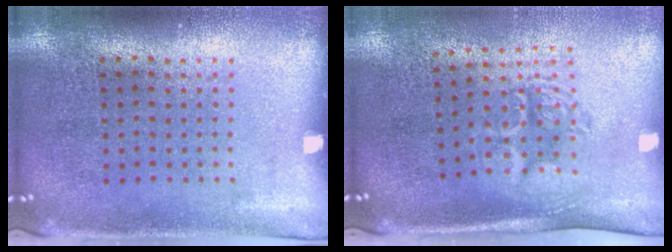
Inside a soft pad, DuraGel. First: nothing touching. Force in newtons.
{"total": 1.8, "press": 1.3, "slide": 1.1}